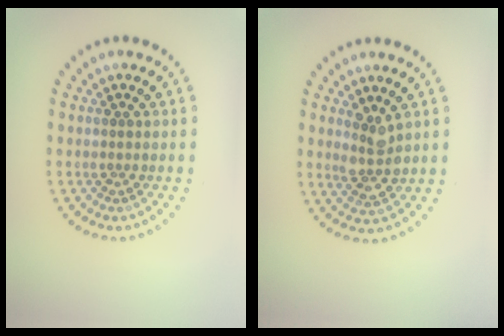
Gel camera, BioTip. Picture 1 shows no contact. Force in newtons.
{"total": 2.7, "press": 2.6, "slide": 0.9}